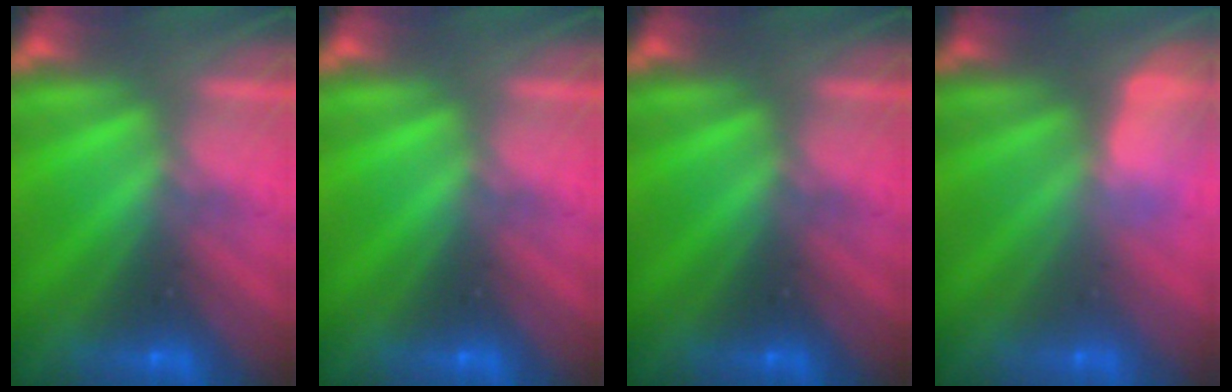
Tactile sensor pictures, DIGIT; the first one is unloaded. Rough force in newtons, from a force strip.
{"total": 0.0}
{"total": 0.0}
{"total": 2.8}